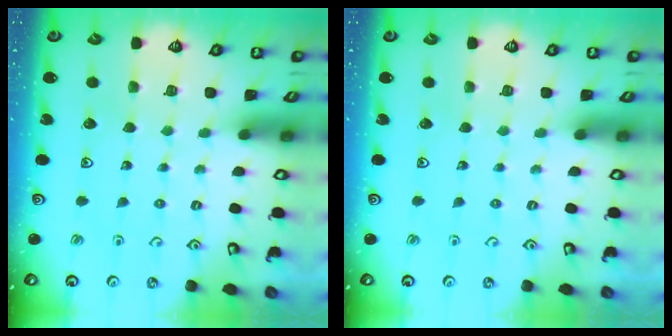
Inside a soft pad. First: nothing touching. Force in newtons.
{"total": 0.0}